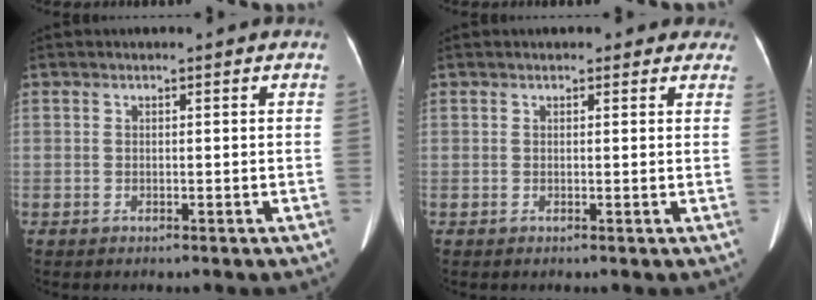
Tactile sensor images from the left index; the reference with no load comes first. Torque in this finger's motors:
{"motor_torque": [0.30, -0.24, -0.01, -0.01]}